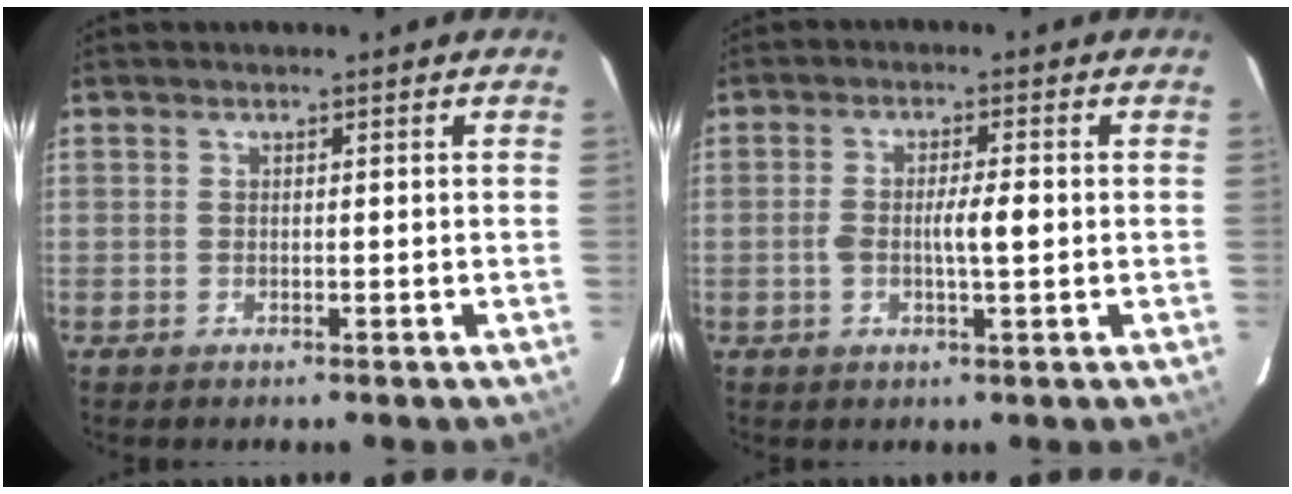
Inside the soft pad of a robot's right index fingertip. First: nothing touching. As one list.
[{"total": 4.2, "force": [-0.4, 0.6, 4.2], "torque": [-0.075, 0.003, -0.006]}]